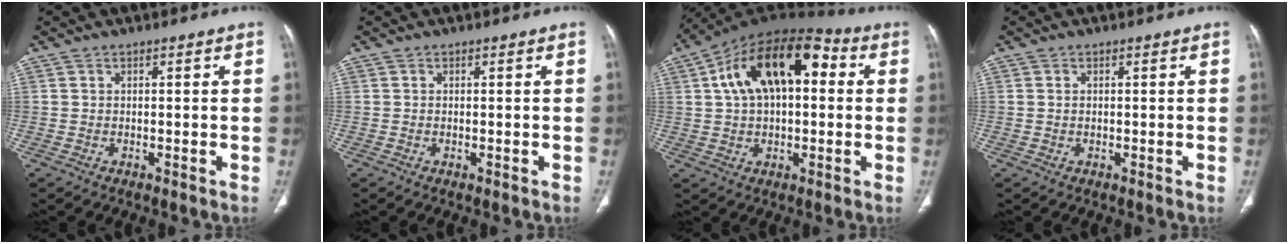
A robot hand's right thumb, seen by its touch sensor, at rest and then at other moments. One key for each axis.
{"total": 0.0}
{"total": 19.1, "fx": 4.4, "fy": 10.5, "fz": 15.3, "tx": -0.235, "ty": 0.033, "tz": 0.062}
{"total": 0.5, "fx": 0.1, "fy": 0.4, "fz": 0.3, "tx": -0.009, "ty": 0.003, "tz": 0.003}